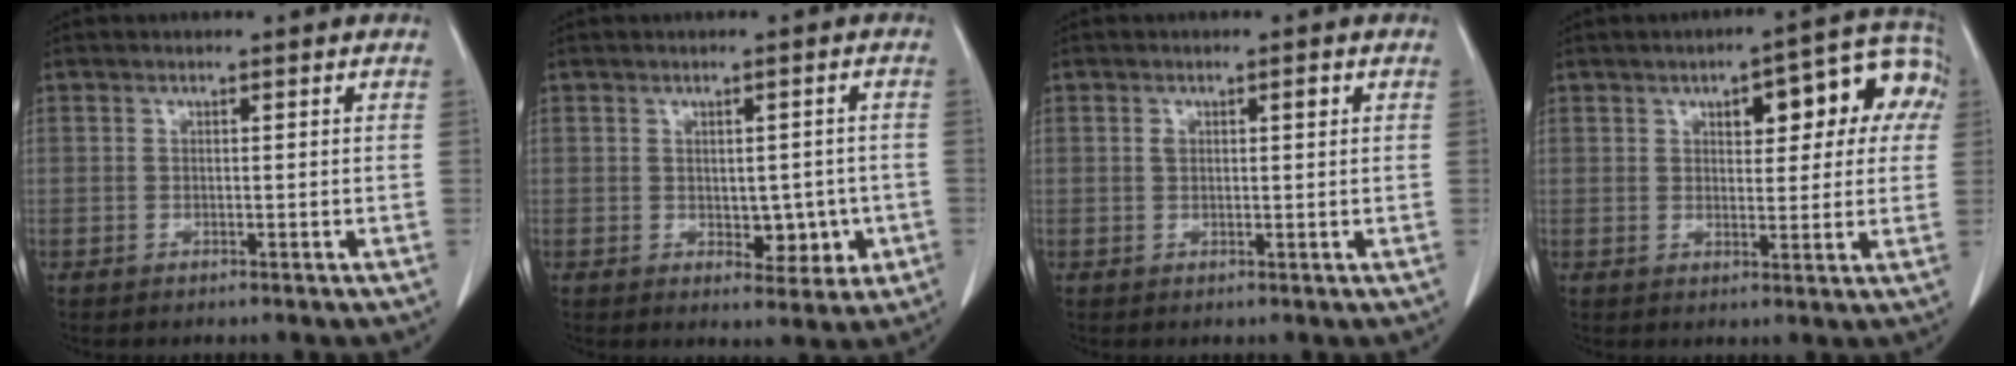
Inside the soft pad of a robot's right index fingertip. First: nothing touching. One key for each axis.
{"total": 5.1, "fx": -0.9, "fy": 3.1, "fz": 4.0, "tx": -0.039, "ty": 0.006, "tz": 0.000}
{"total": 1.8, "fx": 0.6, "fy": 0.7, "fz": 1.5, "tx": -0.028, "ty": 0.011, "tz": 0.013}
{"total": 11.9, "fx": 3.9, "fy": 4.5, "fz": 10.3, "tx": -0.113, "ty": 0.039, "tz": 0.045}